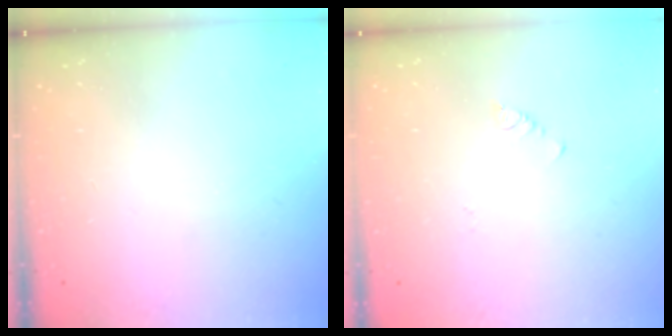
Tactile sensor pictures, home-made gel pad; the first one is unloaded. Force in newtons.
{"total": 1.9, "press": 1.9, "slide": 0.4}